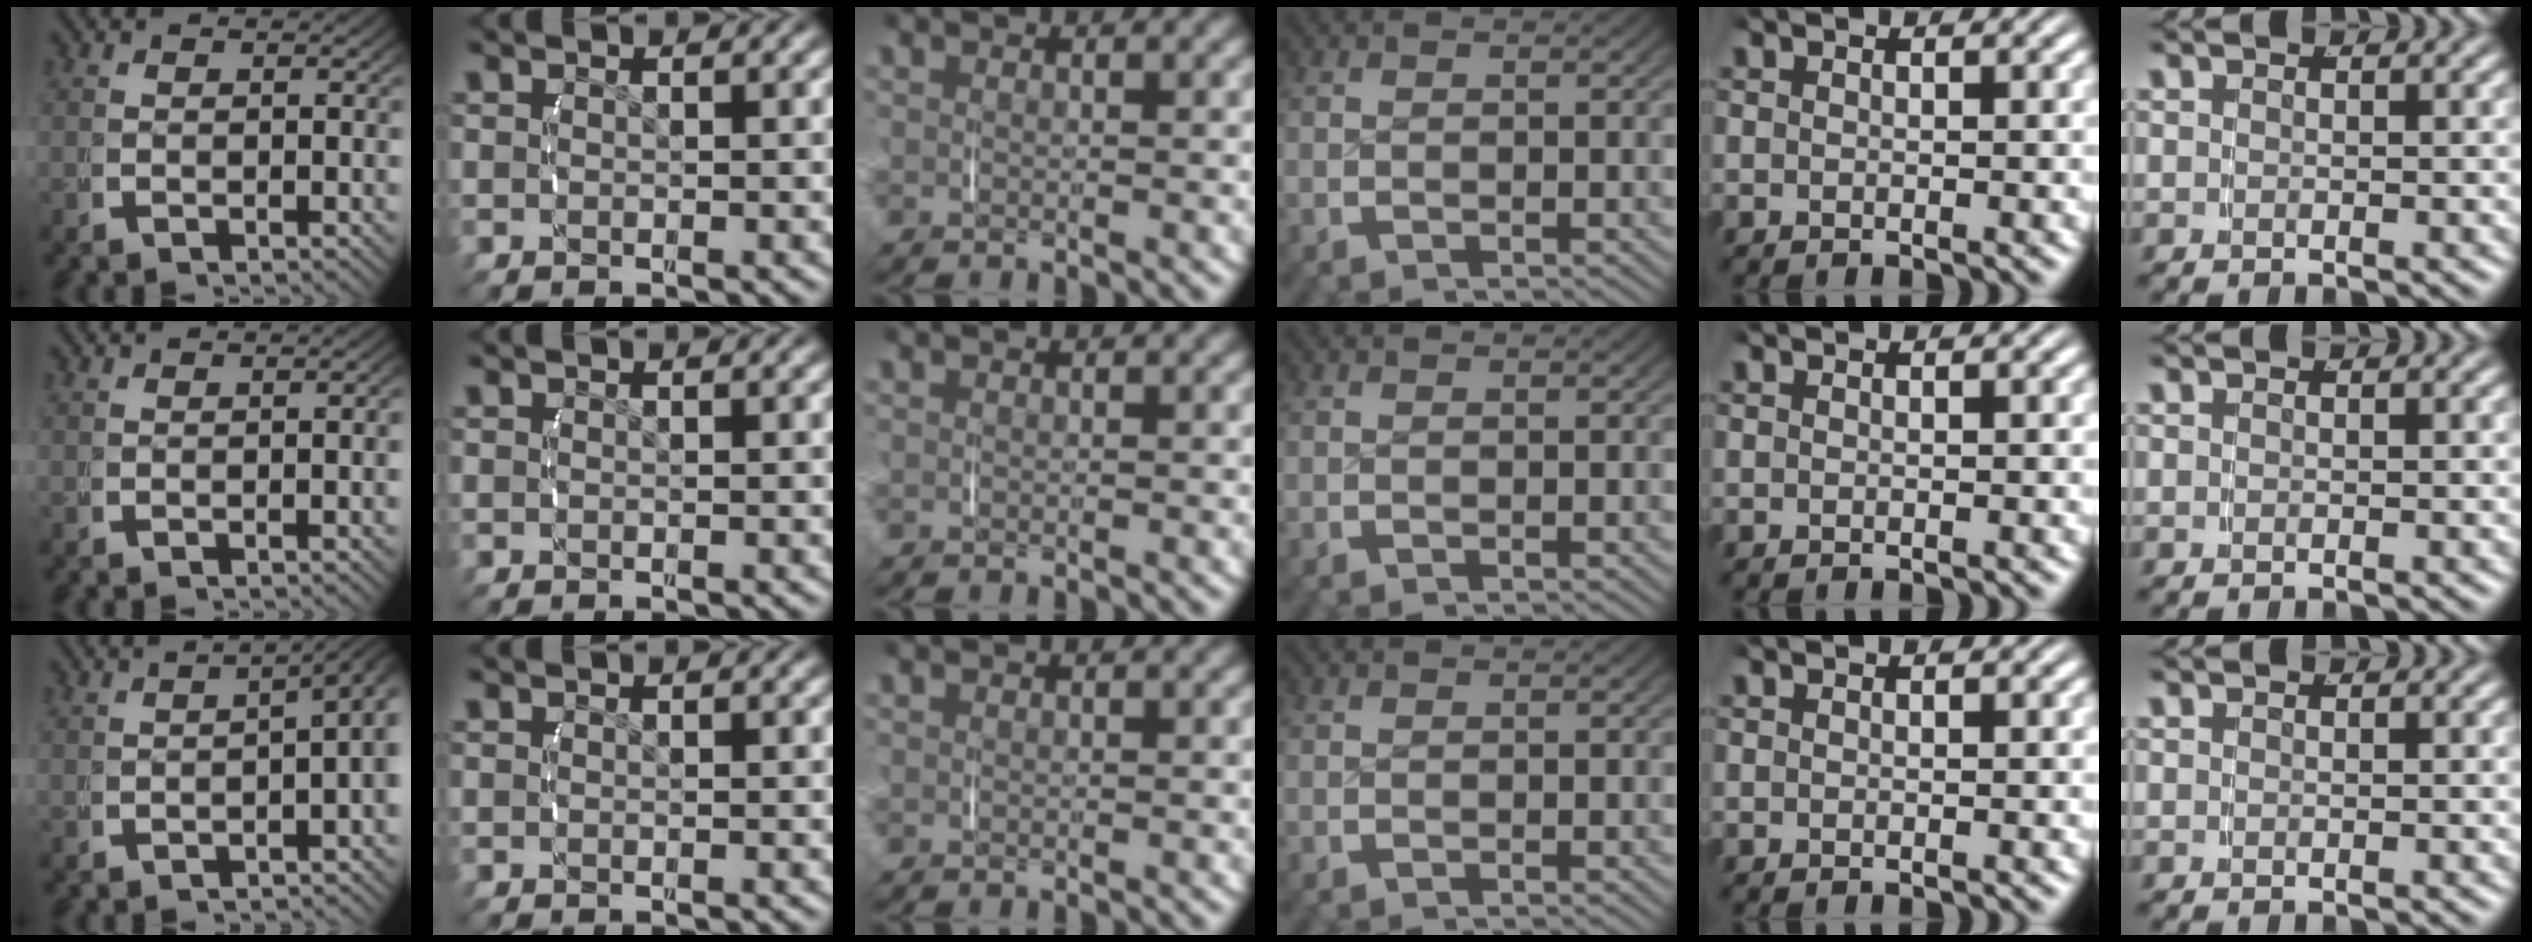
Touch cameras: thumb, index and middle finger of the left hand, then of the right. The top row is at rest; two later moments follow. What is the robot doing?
{"motion": "lift_and_place", "object": "string"}